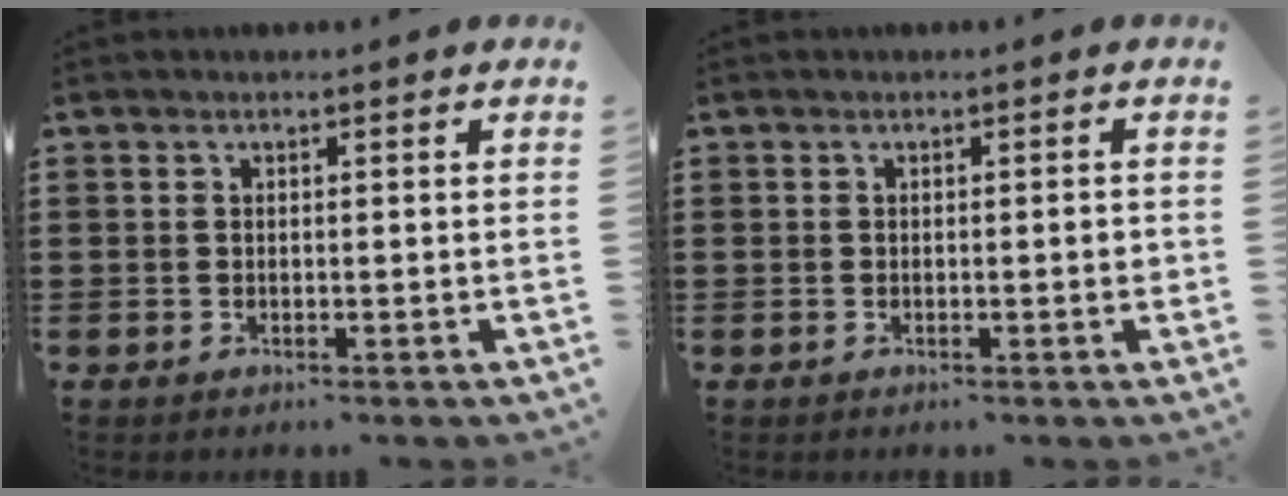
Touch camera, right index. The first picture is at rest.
{"total": 1.0, "force": [-0.2, 0.1, 1.0], "torque": [-0.017, -0.001, -0.003]}